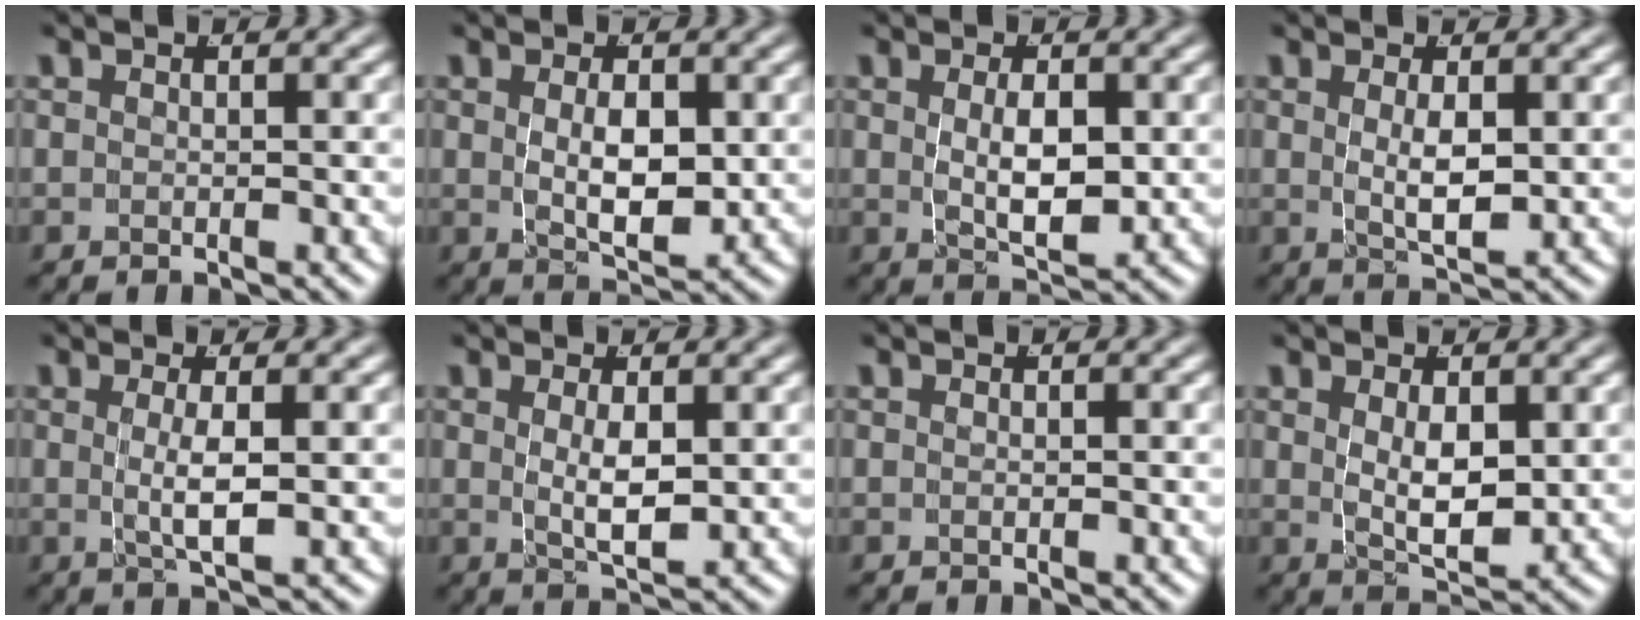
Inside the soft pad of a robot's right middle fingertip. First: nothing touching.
{"total": 4.3, "force": [0.2, 1.7, 3.9], "torque": [-0.065, -0.025, 0.016]}
{"total": 4.2, "force": [0.1, 1.5, 3.9], "torque": [-0.064, -0.021, 0.013]}
{"total": 3.1, "force": [0.2, 0.7, 3.1], "torque": [-0.054, -0.017, 0.017]}
{"total": 3.0, "force": [-0.1, 0.2, 3.0], "torque": [-0.061, -0.014, 0.008]}
{"total": 3.2, "force": [0.2, 0.6, 3.1], "torque": [-0.056, -0.017, 0.016]}
{"total": 0.0}
{"total": 3.9, "force": [0.4, 1.5, 3.6], "torque": [-0.057, -0.024, 0.019]}